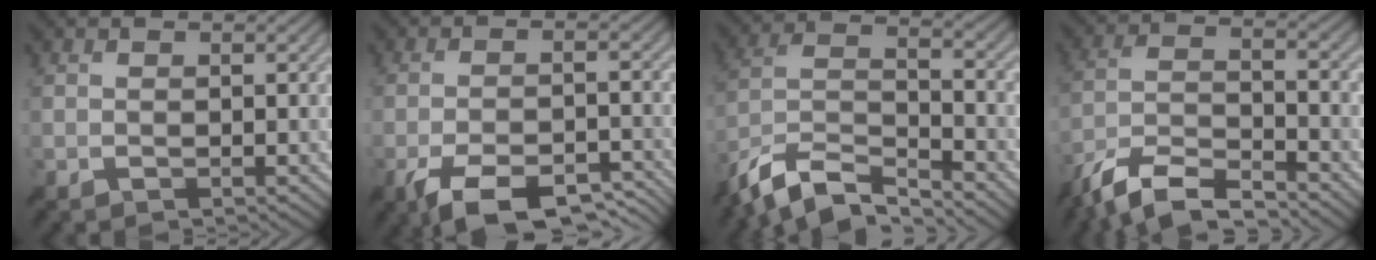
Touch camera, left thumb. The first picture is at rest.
{"total": 10.4, "force": [-7.0, 3.3, 7.0], "torque": [-0.125, -0.003, -0.117]}
{"total": 11.1, "force": [-8.8, 3.1, 6.0], "torque": [-0.129, -0.003, -0.180]}
{"total": 10.5, "force": [-8.5, 2.5, 5.6], "torque": [-0.120, -0.006, -0.169]}